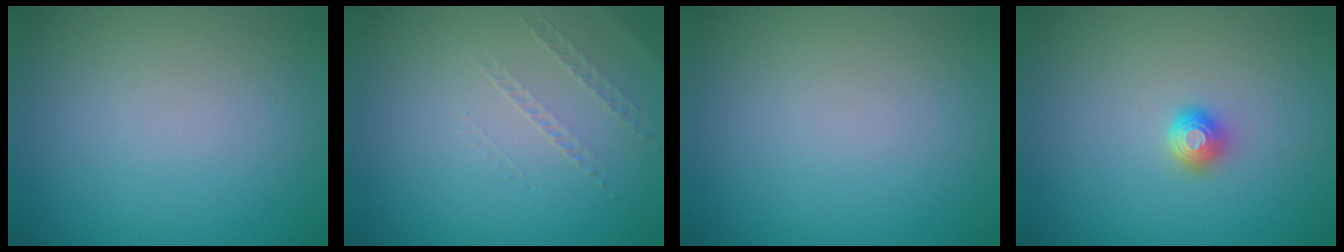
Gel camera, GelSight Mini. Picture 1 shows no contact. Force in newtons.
{"total": 1.0, "press": 0.4, "slide": 0.9}
{"total": 0.0}
{"total": 1.4, "press": 1.2, "slide": 0.7}